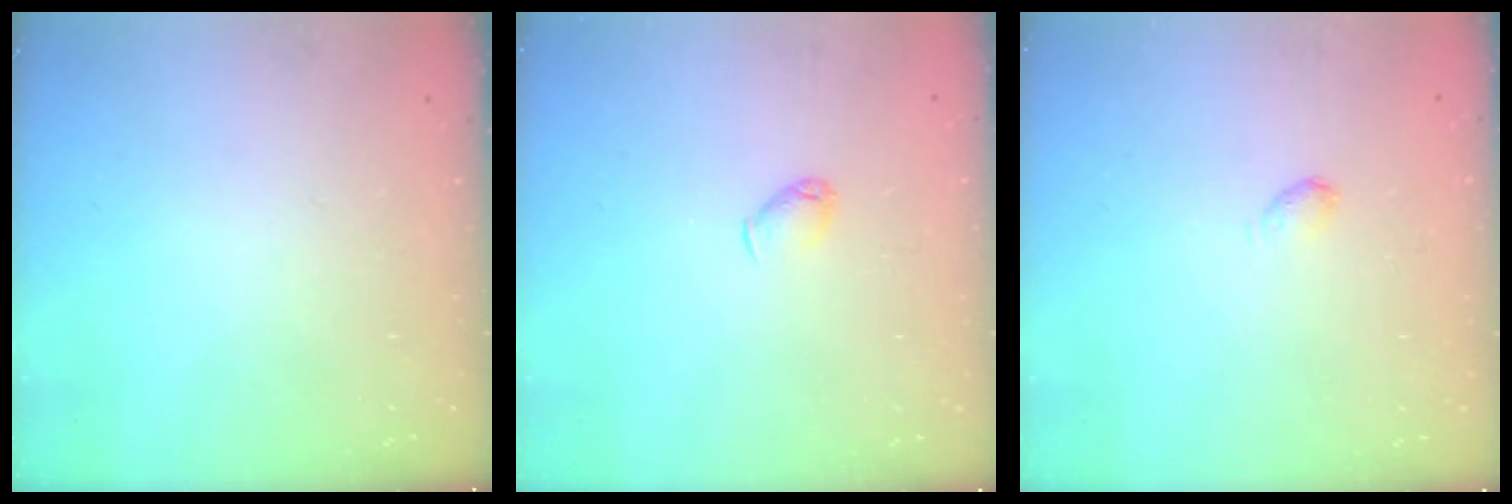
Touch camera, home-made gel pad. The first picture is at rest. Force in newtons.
{"total": 3.2, "press": 3.1, "slide": 0.6}
{"total": 2.9, "press": 2.9, "slide": 0.5}